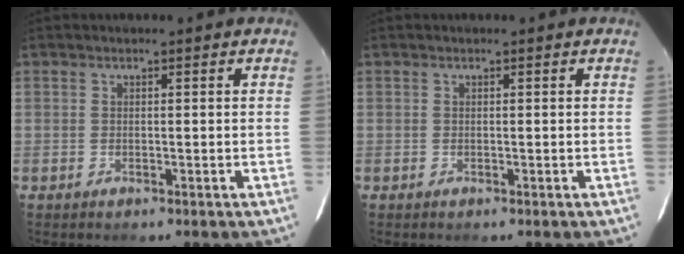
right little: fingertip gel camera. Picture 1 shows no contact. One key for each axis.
{"total": 0.0}